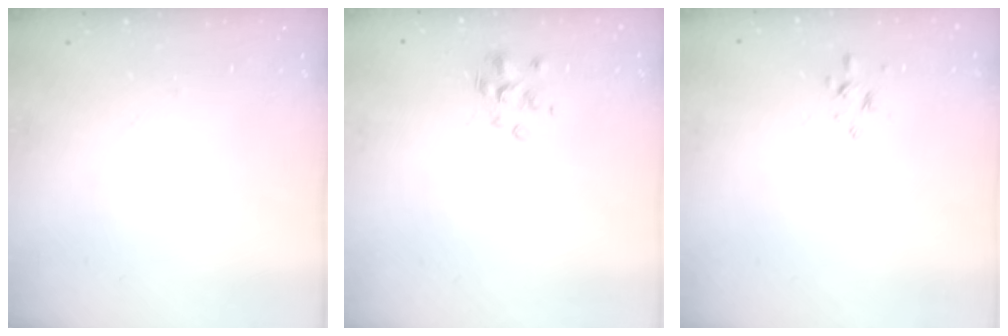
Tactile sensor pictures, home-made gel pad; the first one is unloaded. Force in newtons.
{"total": 1.9, "press": 1.7, "slide": 0.7}
{"total": 2.1, "press": 2.0, "slide": 0.7}